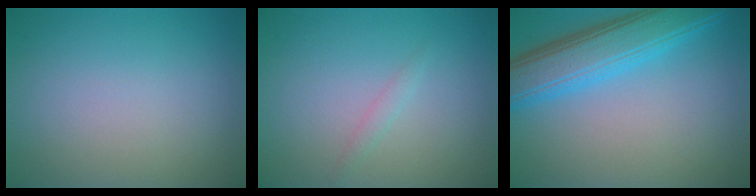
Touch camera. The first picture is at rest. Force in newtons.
{"total": 0.8, "press": 0.8, "slide": 0.0}
{"total": 6.7, "press": 6.7, "slide": 0.4}